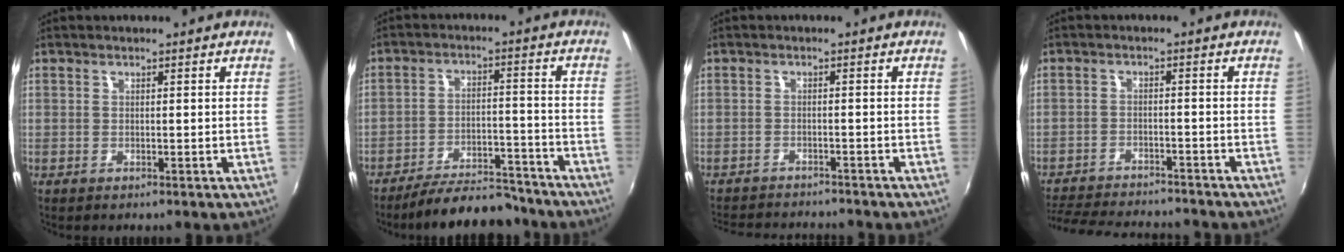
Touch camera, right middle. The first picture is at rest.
{"total": 14.3, "force": [-12.8, 3.5, 5.5], "torque": [-0.108, 0.009, -0.177]}
{"total": 9.9, "force": [-9.2, 1.9, 3.3], "torque": [-0.084, -0.012, -0.137]}
{"total": 15.9, "force": [-14.1, 3.5, 6.3], "torque": [-0.139, -0.012, -0.207]}